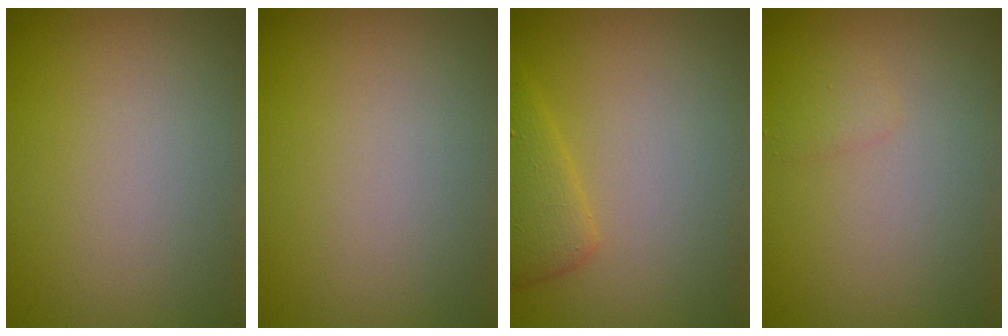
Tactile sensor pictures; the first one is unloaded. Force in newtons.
{"total": 0.0}
{"total": 2.5, "press": 2.5, "slide": 0.2}
{"total": 0.8, "press": 0.8, "slide": 0.0}